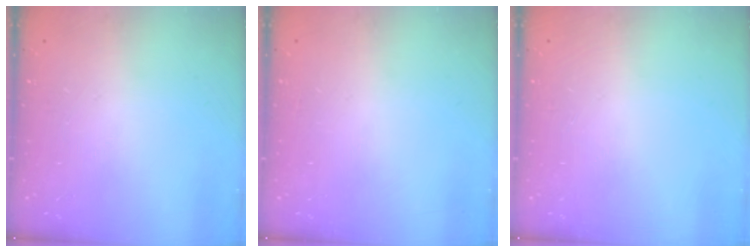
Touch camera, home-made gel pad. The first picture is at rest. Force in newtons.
{"total": 0.0}
{"total": 0.0}